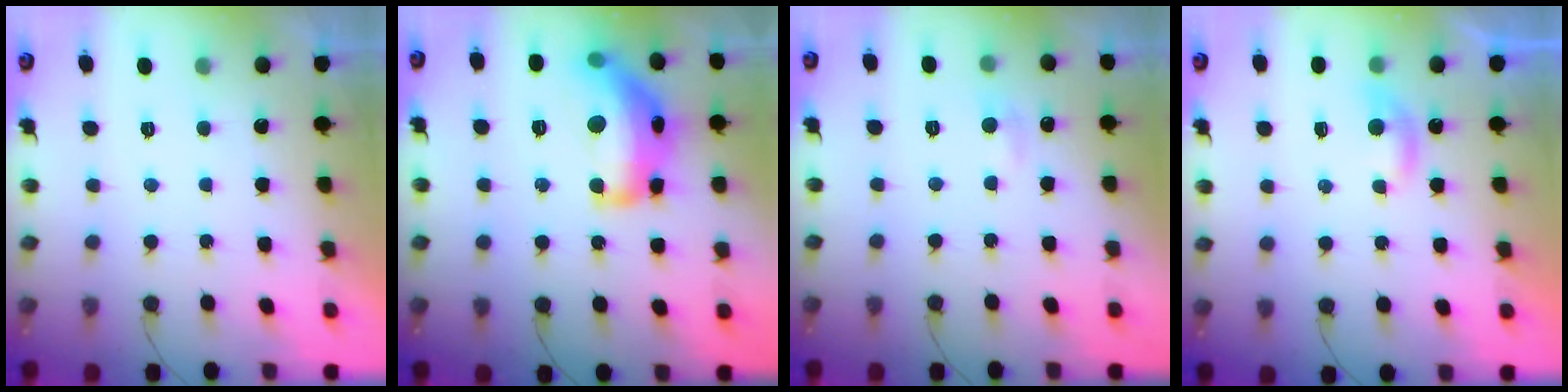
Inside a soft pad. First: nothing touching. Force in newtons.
{"total": 19.0, "press": 18.9, "slide": 1.1}
{"total": 5.6, "press": 5.5, "slide": 0.7}
{"total": 4.8, "press": 4.8, "slide": 0.6}